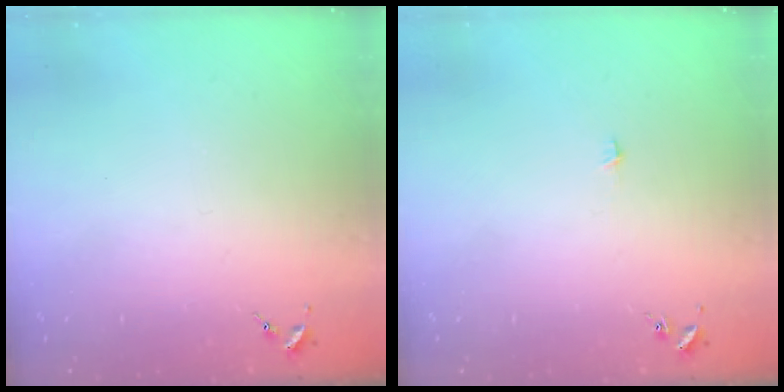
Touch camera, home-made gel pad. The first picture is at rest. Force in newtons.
{"total": 2.6, "press": 2.6, "slide": 0.2}